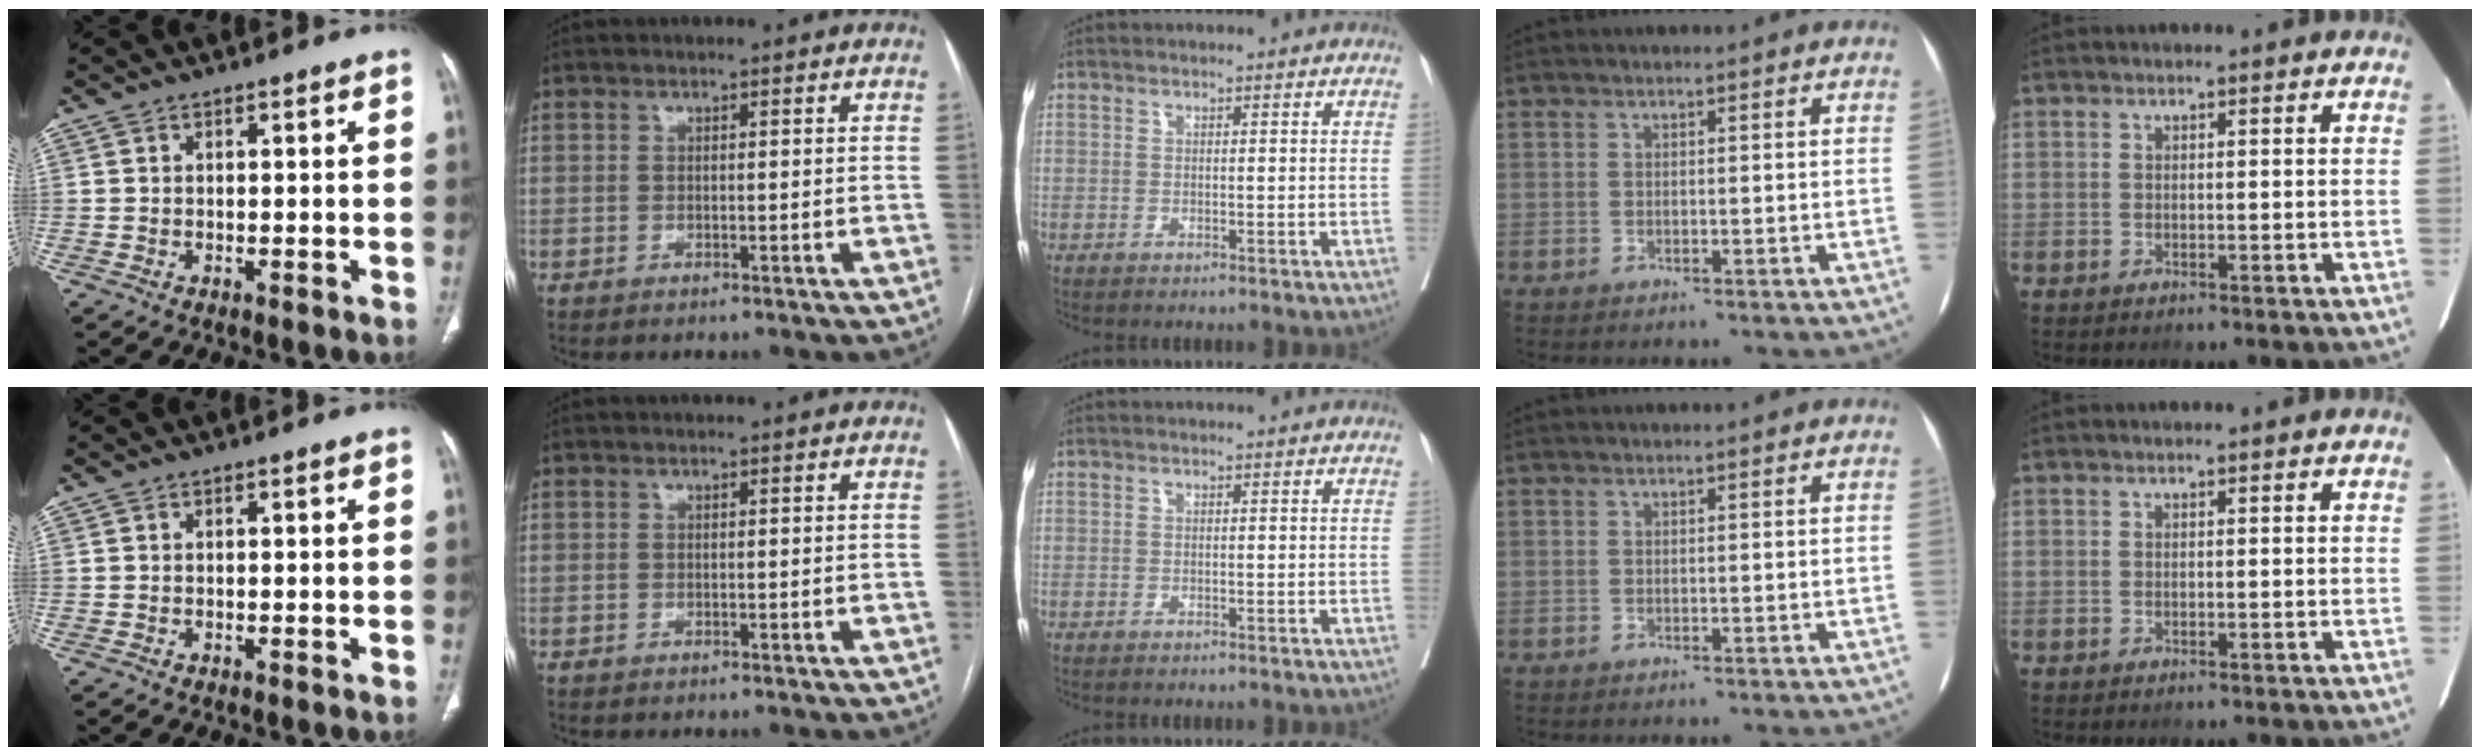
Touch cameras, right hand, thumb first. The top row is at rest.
{}